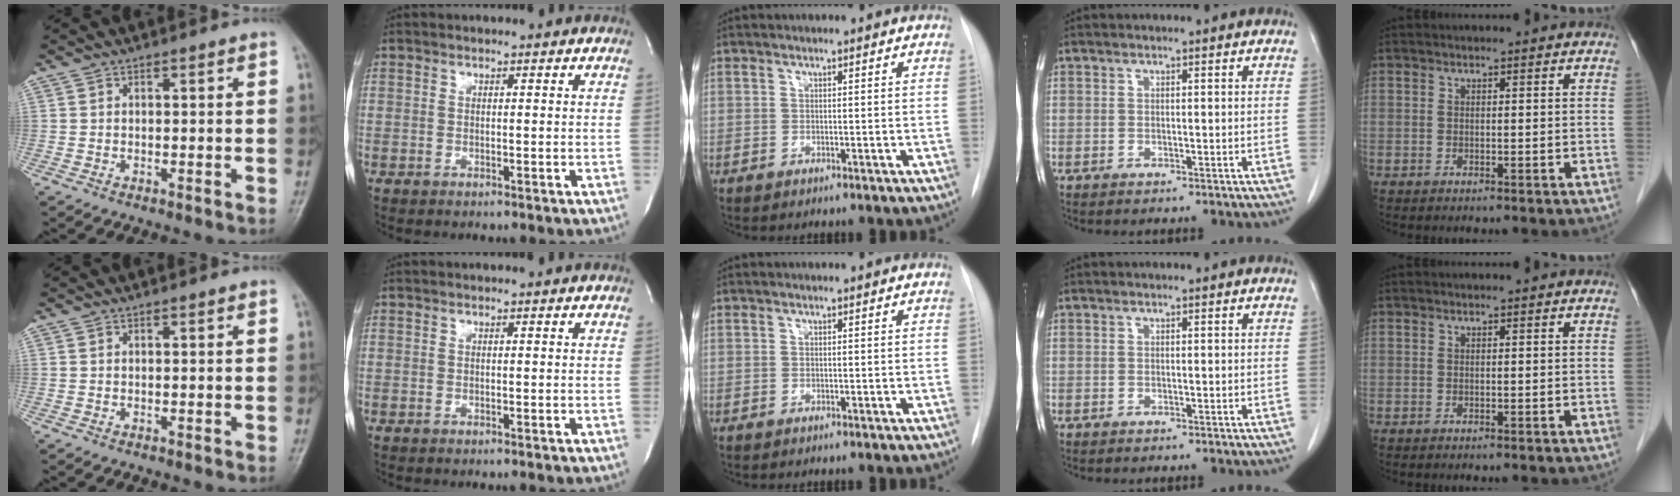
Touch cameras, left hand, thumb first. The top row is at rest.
{}